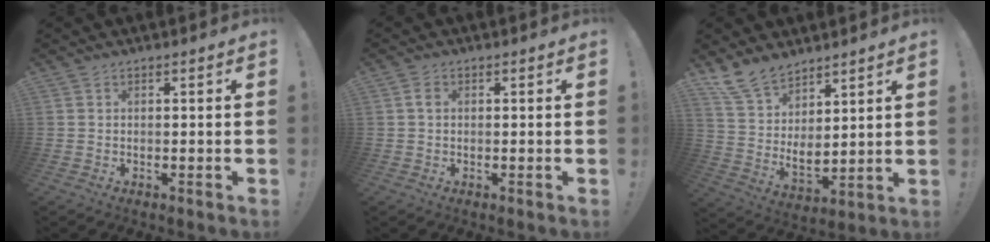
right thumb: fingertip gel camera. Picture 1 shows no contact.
{"total": 1.7, "force": [0.2, 1.2, 1.2], "torque": [-0.016, 0.003, 0.002]}
{"total": 11.6, "force": [9.6, 5.5, 3.7], "torque": [-0.098, -0.067, 0.190]}